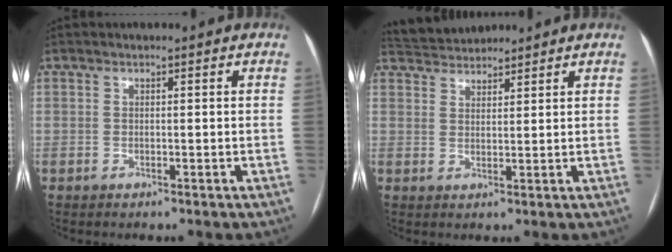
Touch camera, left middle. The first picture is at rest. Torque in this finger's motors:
{"motor_torque": [0.13, -0.25, -0.04, -0.02]}